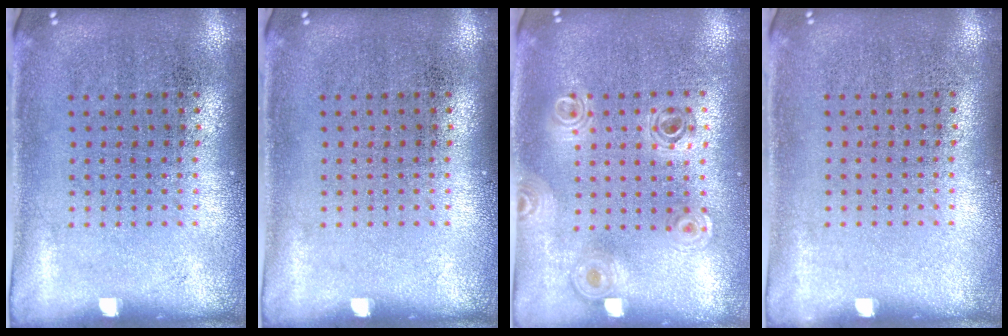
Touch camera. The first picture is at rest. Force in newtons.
{"total": 0.0}
{"total": 0.8, "press": 0.8, "slide": 0.0}
{"total": 0.0}